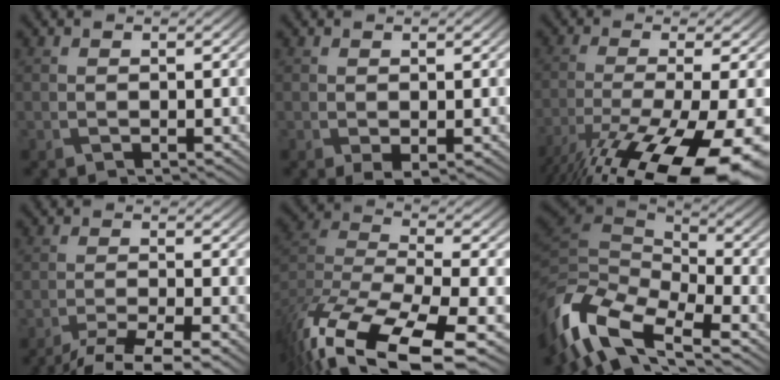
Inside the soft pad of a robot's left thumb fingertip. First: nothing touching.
{"total": 1.3, "force": [-0.3, 0.6, 1.1], "torque": [-0.021, -0.008, -0.002]}
{"total": 16.5, "force": [-10.5, 3.8, 12.1], "torque": [-0.230, -0.032, -0.161]}
{"total": 7.1, "force": [-5.4, 1.1, 4.4], "torque": [-0.070, 0.000, -0.093]}
{"total": 16.9, "force": [-11.7, 5.9, 10.8], "torque": [-0.262, -0.049, -0.168]}
{"total": 13.0, "force": [-7.1, 6.2, 8.9], "torque": [-0.224, -0.020, -0.125]}